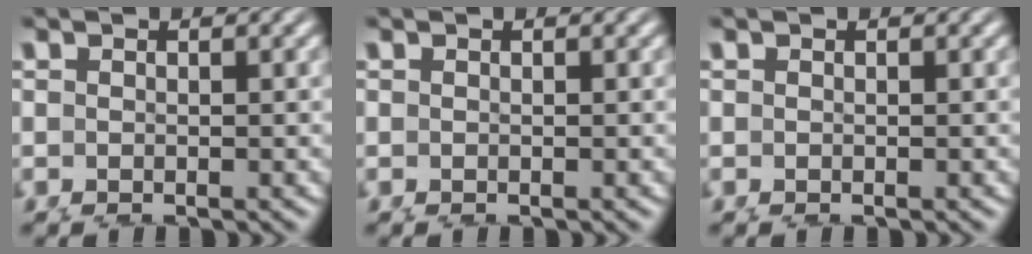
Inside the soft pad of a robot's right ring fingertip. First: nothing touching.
{"total": 0.0}
{"total": 0.0}